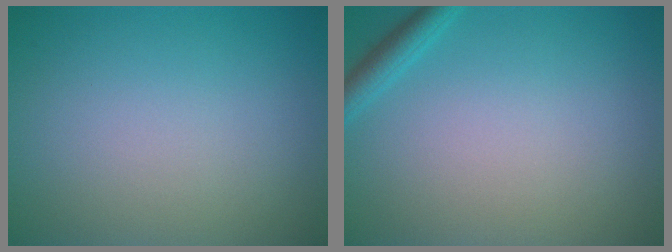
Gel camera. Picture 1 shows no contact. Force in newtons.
{"total": 1.7, "press": 1.7, "slide": 0.1}